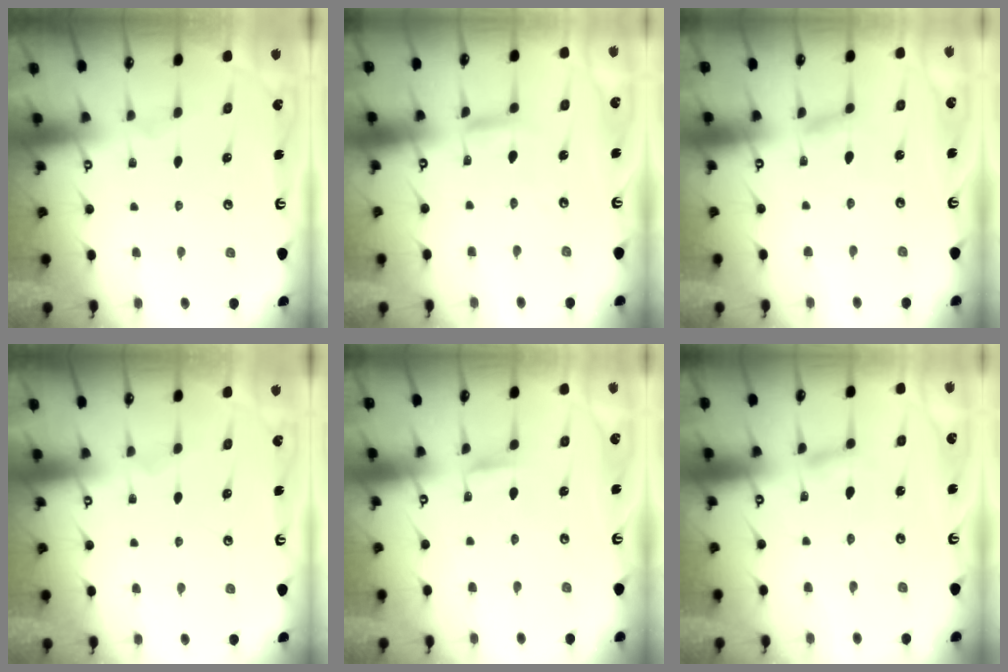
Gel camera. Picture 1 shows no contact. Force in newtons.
{"total": 5.9, "press": 5.9, "slide": 0.5}
{"total": 2.4, "press": 2.4, "slide": 0.3}
{"total": 0.0}
{"total": 2.5, "press": 2.5, "slide": 0.3}
{"total": 2.7, "press": 2.7, "slide": 0.3}